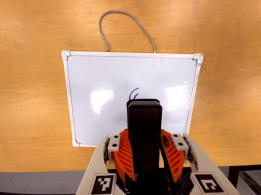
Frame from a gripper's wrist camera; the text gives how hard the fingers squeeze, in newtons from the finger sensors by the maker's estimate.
{"total": 10.4, "left": 8.8, "right": 11.9}